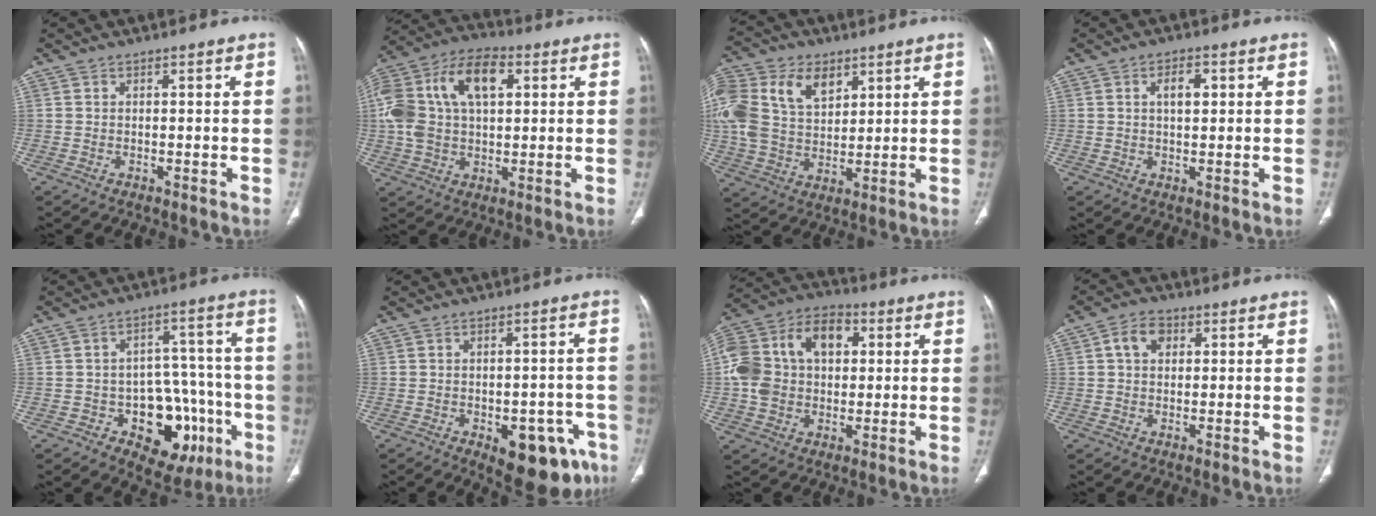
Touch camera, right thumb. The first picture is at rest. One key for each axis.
{"total": 19.2, "fx": 4.4, "fy": 11.4, "fz": 14.9, "tx": -0.291, "ty": 0.026, "tz": 0.070}
{"total": 20.9, "fx": 8.0, "fy": 14.1, "fz": 13.1, "tx": -0.302, "ty": 0.018, "tz": 0.154}
{"total": 3.9, "fx": 1.0, "fy": 2.0, "fz": 3.2, "tx": -0.048, "ty": 0.002, "tz": 0.018}
{"total": 15.7, "fx": -5.6, "fy": 10.2, "fz": 10.5, "tx": -0.083, "ty": 0.045, "tz": -0.066}
{"total": 13.4, "fx": -6.4, "fy": 6.7, "fz": 9.7, "tx": -0.089, "ty": 0.025, "tz": -0.070}
{"total": 18.6, "fx": 2.9, "fy": 13.0, "fz": 13.0, "tx": -0.241, "ty": 0.030, "tz": 0.046}
{"total": 4.8, "fx": 1.4, "fy": 3.5, "fz": 3.0, "tx": -0.046, "ty": 0.008, "tz": 0.021}